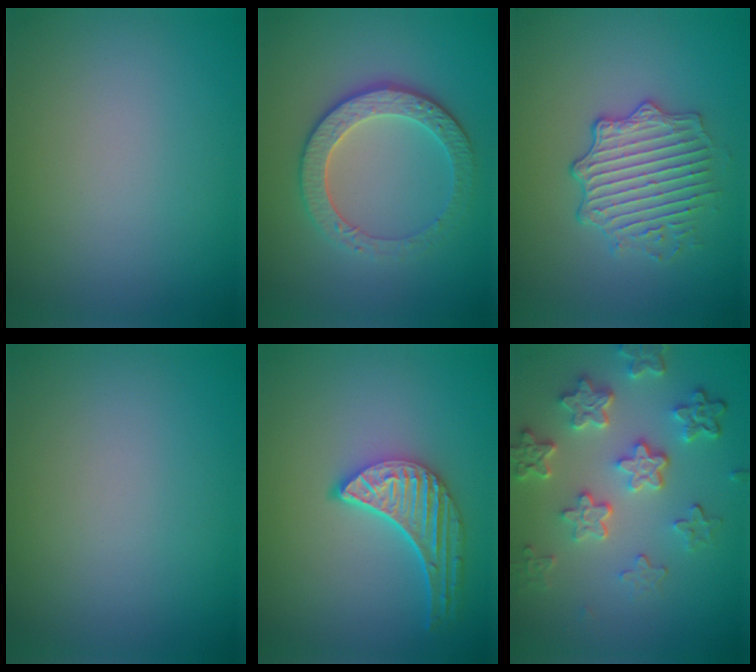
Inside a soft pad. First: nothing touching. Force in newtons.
{"total": 4.2, "press": 3.5, "slide": 2.3}
{"total": 4.2, "press": 3.8, "slide": 1.7}
{"total": 0.0}
{"total": 4.9, "press": 3.9, "slide": 3.0}
{"total": 6.0, "press": 4.5, "slide": 4.0}